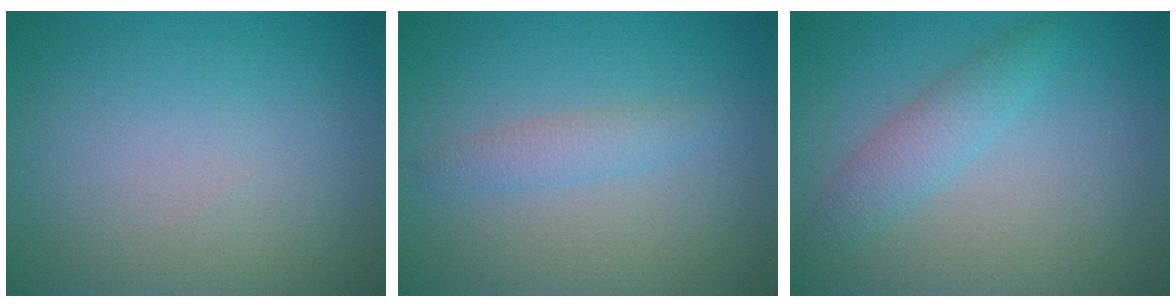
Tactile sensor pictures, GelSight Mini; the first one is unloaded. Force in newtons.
{"total": 1.8, "press": 1.8, "slide": 0.1}
{"total": 2.8, "press": 2.8, "slide": 0.1}